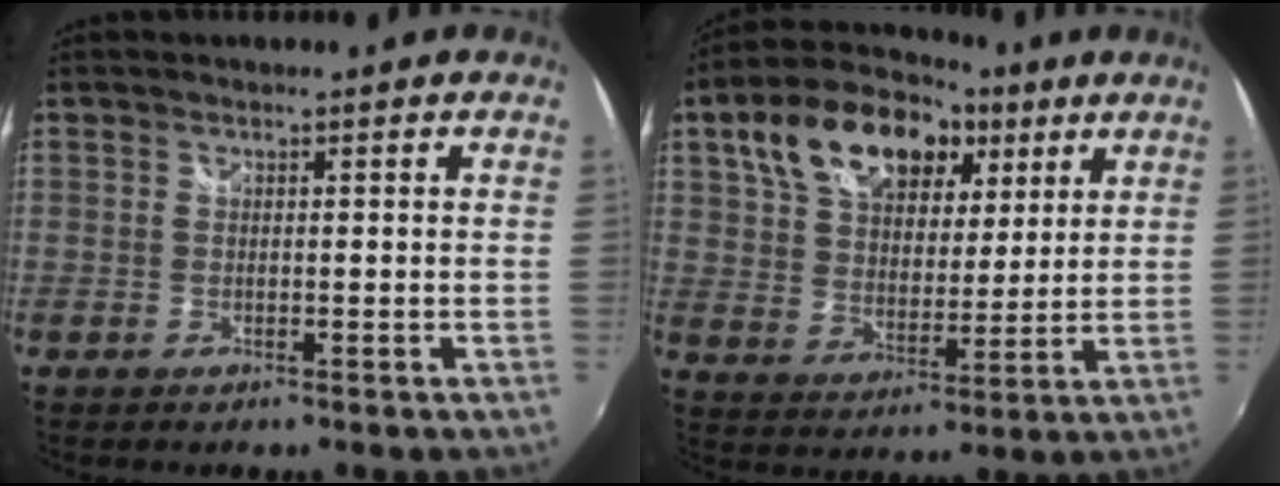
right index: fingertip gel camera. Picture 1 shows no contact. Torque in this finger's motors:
{"motor_torque": [1.20, 0.94, 0.66, 0.13]}